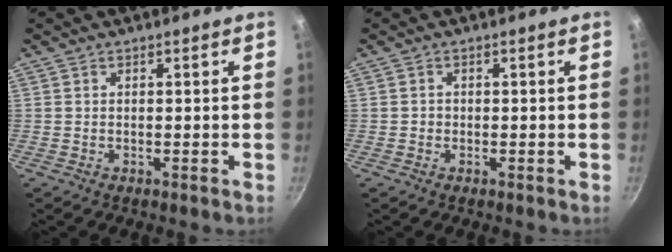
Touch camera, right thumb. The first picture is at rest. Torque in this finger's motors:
{"motor_torque": [0.01, 0.23, 0.25, 0.32, 0.03]}